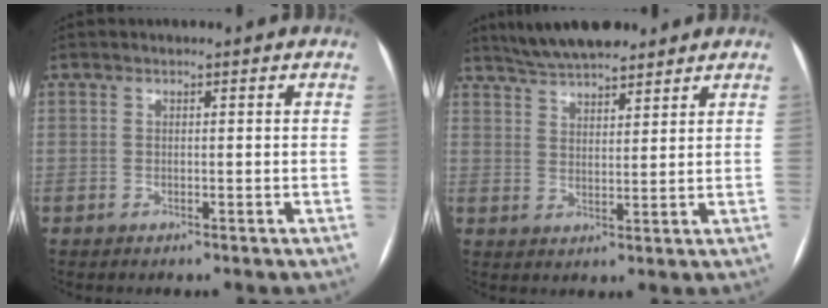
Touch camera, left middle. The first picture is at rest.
{"total": 10.0, "force": [8.6, 2.5, 4.5], "torque": [-0.073, 0.022, 0.144]}